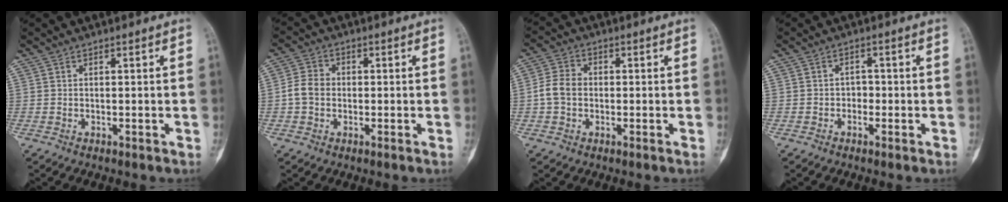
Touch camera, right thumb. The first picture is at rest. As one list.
[{"total": 4.8, "force": [-0.6, 3.8, 2.9], "torque": [-0.053, 0.014, -0.018]}, {"total": 5.4, "force": [-0.6, 4.1, 3.5], "torque": [-0.068, 0.017, -0.020]}, {"total": 1.9, "force": [-0.9, 1.6, 0.6], "torque": [0.009, 0.009, -0.020]}]